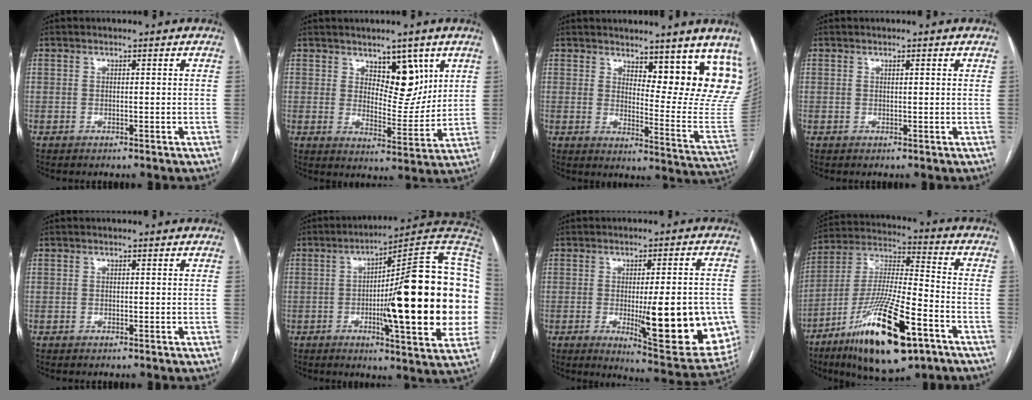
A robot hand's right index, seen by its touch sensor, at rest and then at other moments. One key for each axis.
{"total": 7.8, "fx": 4.2, "fy": 3.7, "fz": 5.5, "tx": -0.071, "ty": -0.006, "tz": 0.072}
{"total": 14.3, "fx": 11.1, "fy": 3.1, "fz": 8.5, "tx": -0.082, "ty": -0.038, "tz": 0.126}
{"total": 0.6, "fx": 0.4, "fy": 0.0, "fz": 0.4, "tx": -0.006, "ty": 0.003, "tz": 0.005}
{"total": 0.0}
{"total": 25.6, "fx": -1.4, "fy": 2.1, "fz": 25.4, "tx": -0.273, "ty": 0.016, "tz": -0.029}
{"total": 17.6, "fx": -3.6, "fy": 3.6, "fz": 16.8, "tx": -0.158, "ty": -0.009, "tz": -0.029}
{"total": 20.9, "fx": -11.0, "fy": 4.1, "fz": 17.2, "tx": -0.329, "ty": -0.032, "tz": -0.188}